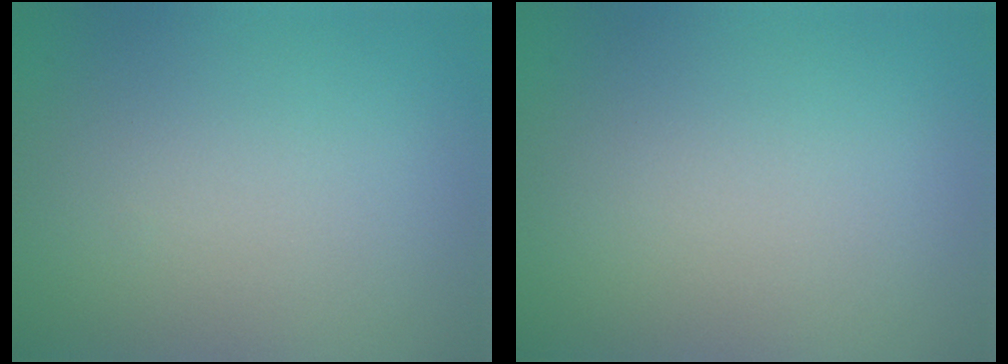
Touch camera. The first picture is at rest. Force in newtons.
{"total": 0.0}